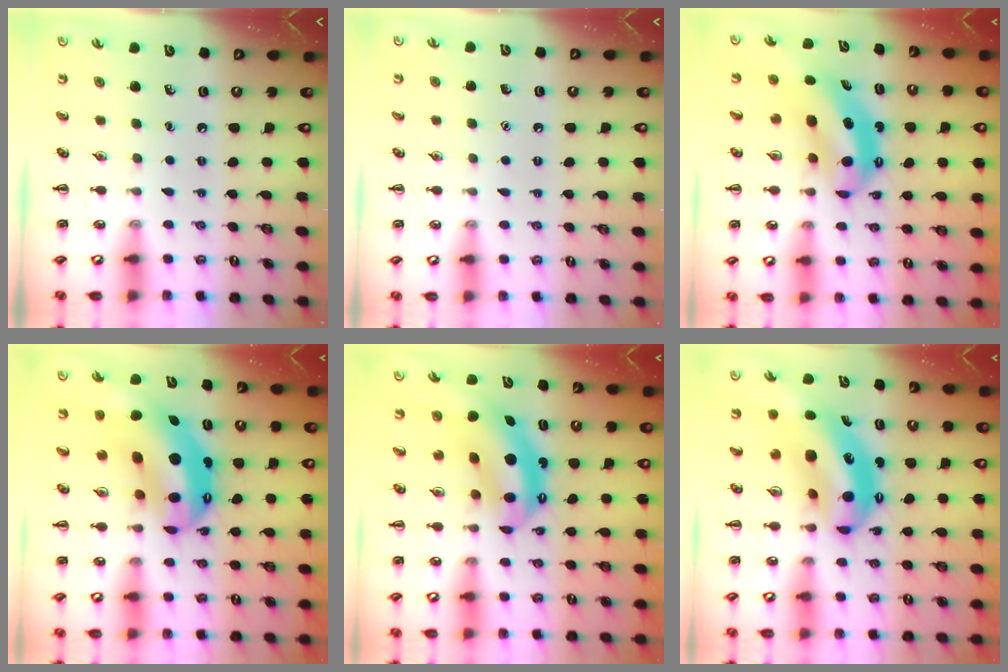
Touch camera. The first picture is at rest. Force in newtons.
{"total": 1.6, "press": 1.5, "slide": 0.1}
{"total": 6.2, "press": 6.1, "slide": 1.2}
{"total": 12.9, "press": 12.5, "slide": 3.4}
{"total": 7.4, "press": 7.1, "slide": 2.0}
{"total": 8.6, "press": 8.4, "slide": 1.9}